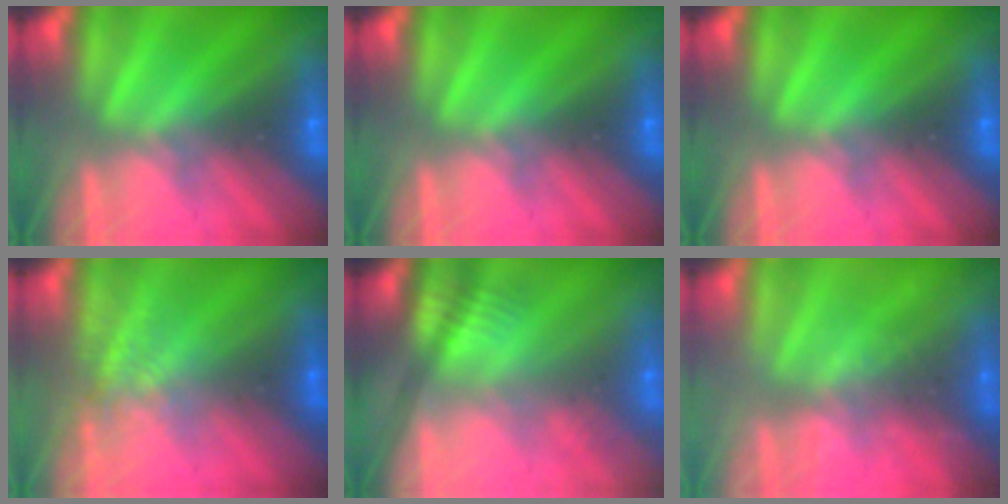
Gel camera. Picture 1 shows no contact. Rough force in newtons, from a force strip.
{"total": 0.0}
{"total": 0.0}
{"total": 1.3}
{"total": 2.5}
{"total": 2.2}